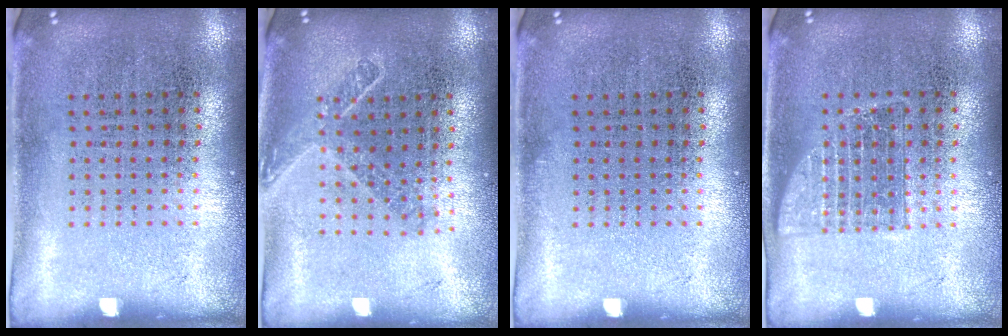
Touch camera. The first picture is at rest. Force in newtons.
{"total": 1.6, "press": 1.2, "slide": 1.0}
{"total": 0.0}
{"total": 1.0, "press": 1.0, "slide": 0.2}